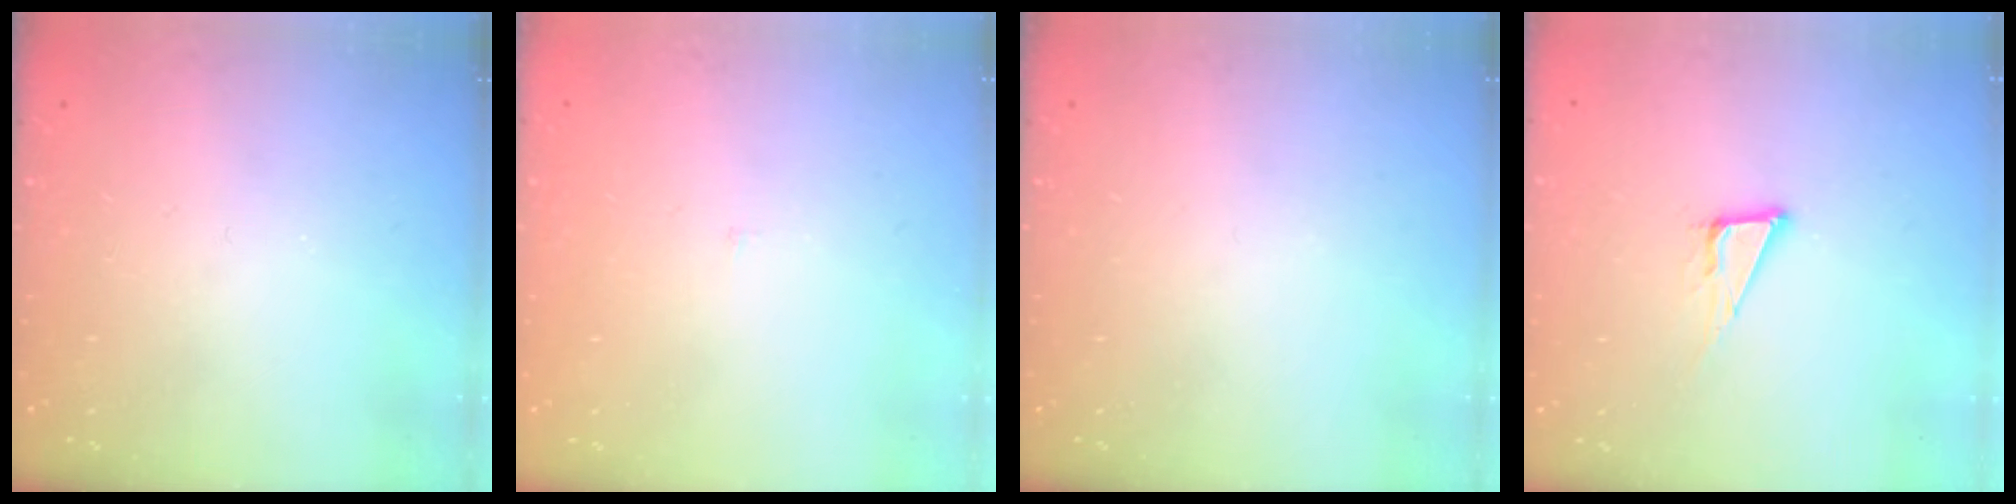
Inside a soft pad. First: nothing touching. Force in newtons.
{"total": 2.0, "press": 2.0, "slide": 0.1}
{"total": 0.0}
{"total": 7.2, "press": 6.8, "slide": 2.6}